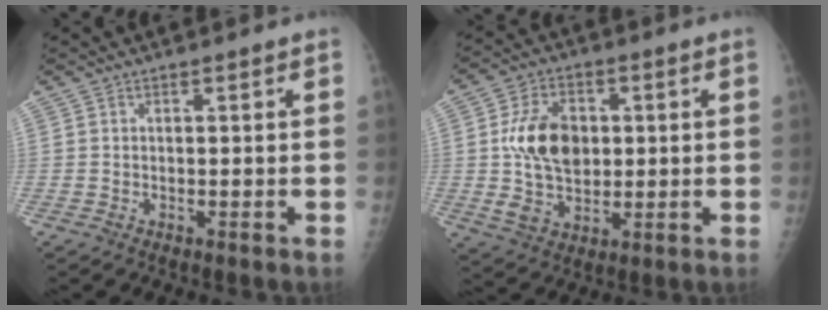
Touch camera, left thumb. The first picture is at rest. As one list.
[{"total": 12.4, "force": [1.3, 8.7, 8.8], "torque": [-0.130, -0.003, 0.027]}]